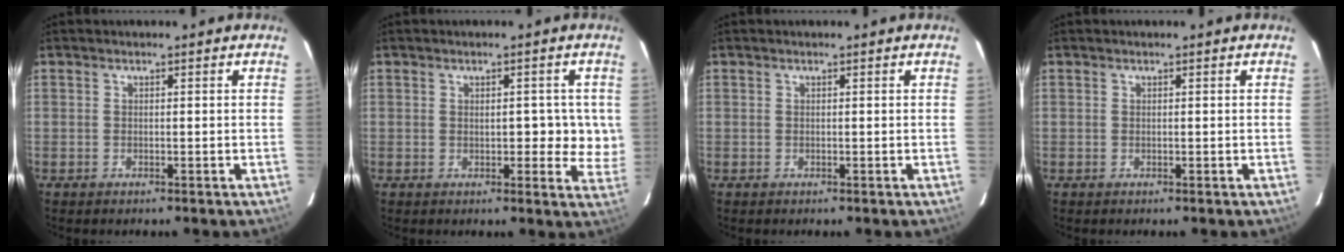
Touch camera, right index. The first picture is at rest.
{"total": 5.8, "force": [0.8, 3.0, 4.9], "torque": [-0.038, 0.001, 0.006]}
{"total": 0.0}
{"total": 0.0}